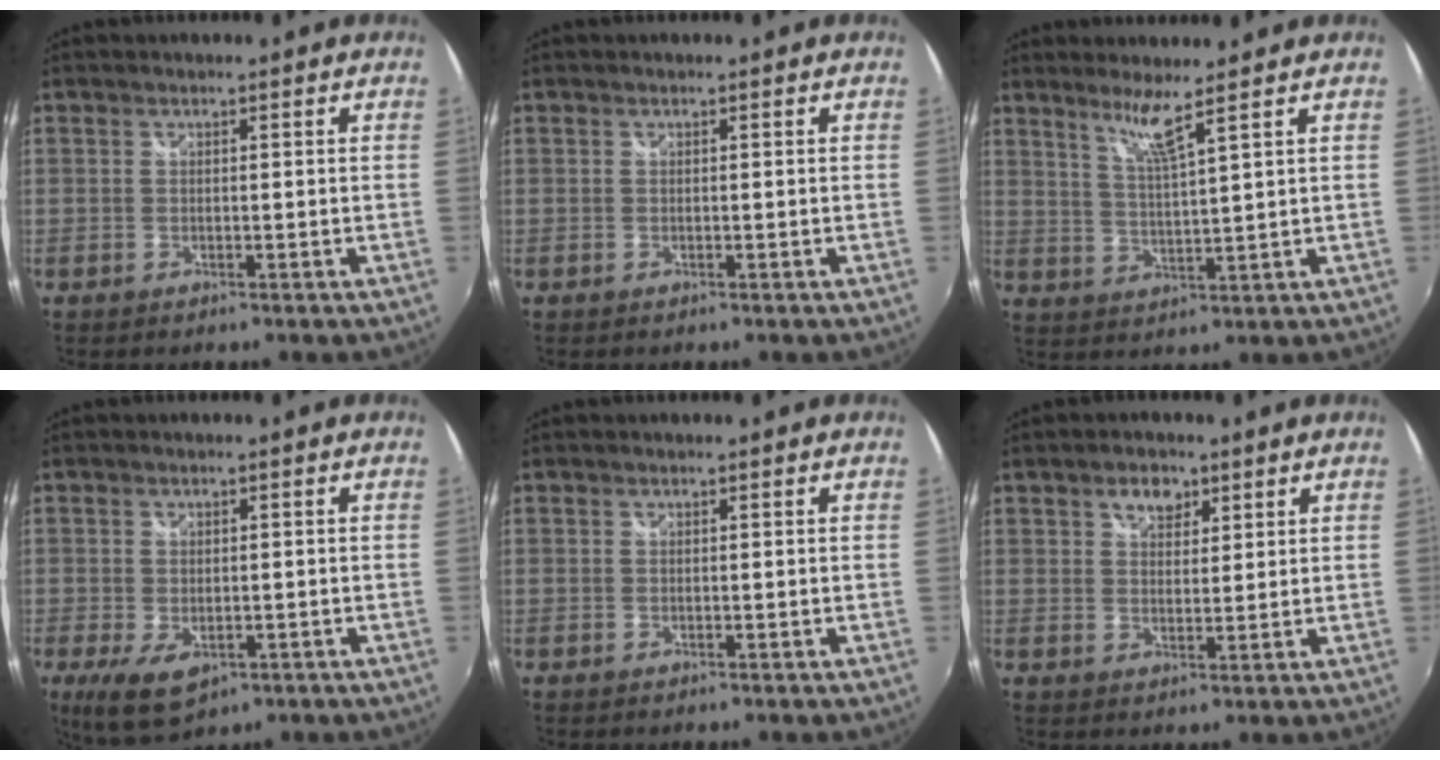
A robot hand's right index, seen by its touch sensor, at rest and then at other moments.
{"total": 0.0}
{"total": 5.1, "force": [3.9, -0.9, 3.2], "torque": [-0.063, -0.007, 0.075]}
{"total": 7.4, "force": [-3.1, 4.1, 5.3], "torque": [-0.111, -0.027, -0.048]}
{"total": 0.0}
{"total": 4.3, "force": [2.5, 2.8, 2.1], "torque": [-0.026, 0.009, 0.044]}